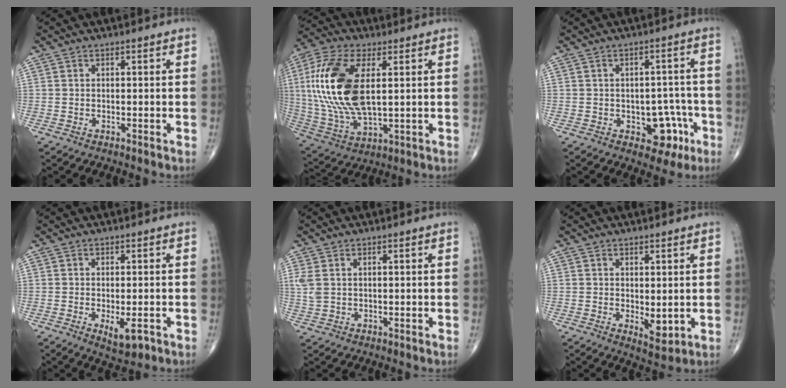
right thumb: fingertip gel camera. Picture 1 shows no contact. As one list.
[{"total": 20.3, "force": [3.3, 9.7, 17.6], "torque": [-0.384, -0.010, 0.063]}, {"total": 7.4, "force": [-2.9, 4.9, 4.7], "torque": [-0.020, 0.028, -0.030]}, {"total": 4.5, "force": [-1.5, 1.8, 3.8], "torque": [-0.049, -0.007, -0.015]}, {"total": 2.9, "force": [0.9, 1.8, 2.2], "torque": [-0.066, 0.008, 0.023]}, {"total": 3.9, "force": [0.0, 1.8, 3.4], "torque": [-0.040, -0.013, 0.008]}]